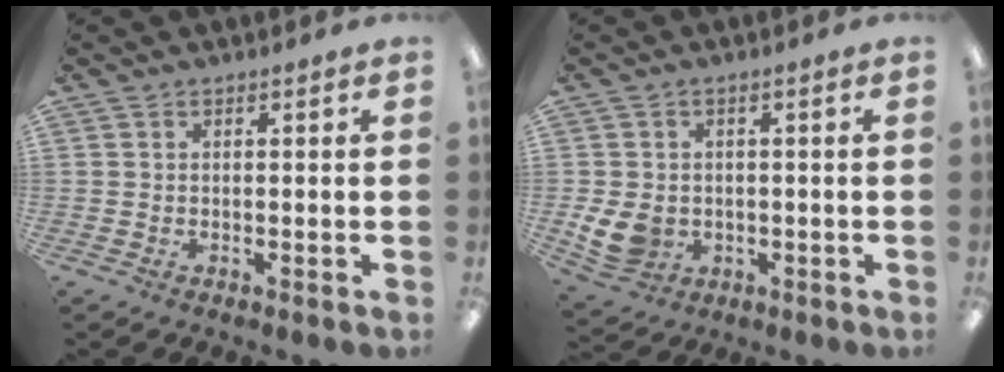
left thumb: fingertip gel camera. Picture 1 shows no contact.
{"total": 6.8, "force": [-0.9, 5.6, 3.7], "torque": [-0.091, 0.002, -0.015]}